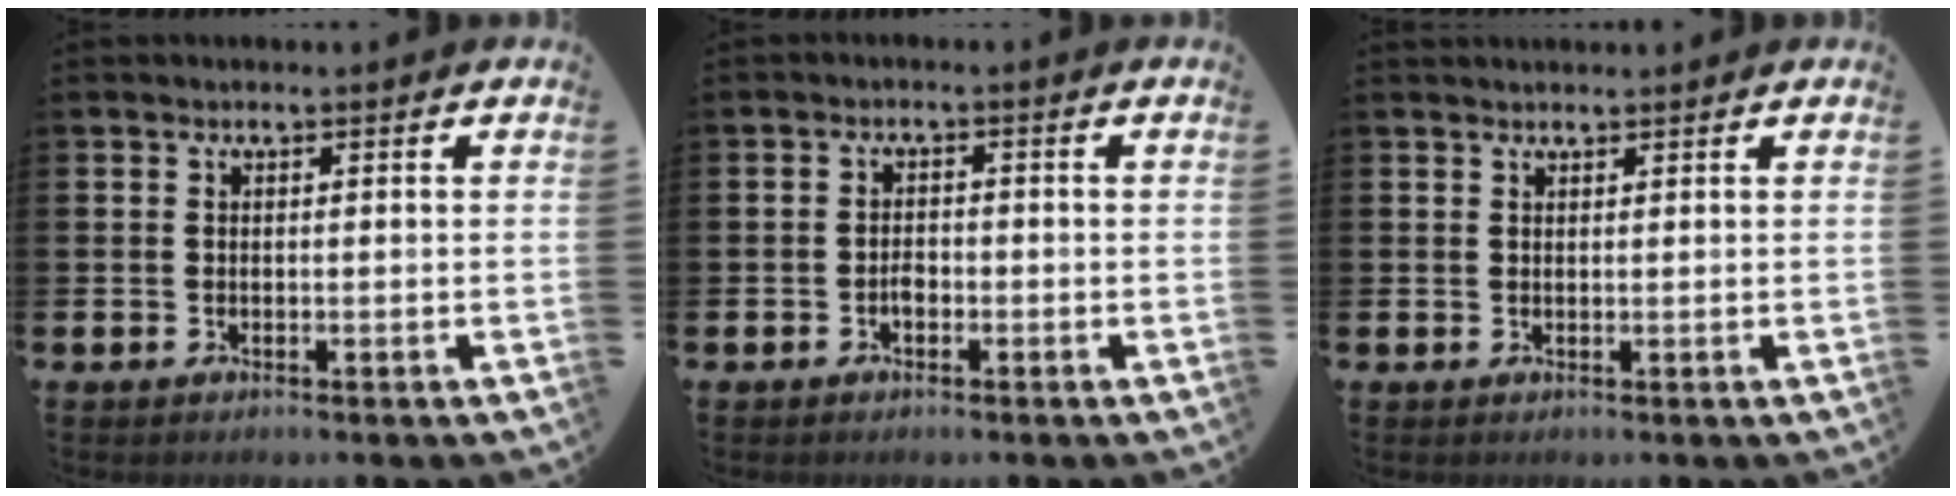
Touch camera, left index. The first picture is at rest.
{"total": 1.6, "force": [-0.7, 1.1, 1.0], "torque": [-0.012, 0.000, -0.014]}
{"total": 0.9, "force": [0.9, 0.1, 0.1], "torque": [0.012, -0.004, 0.014]}